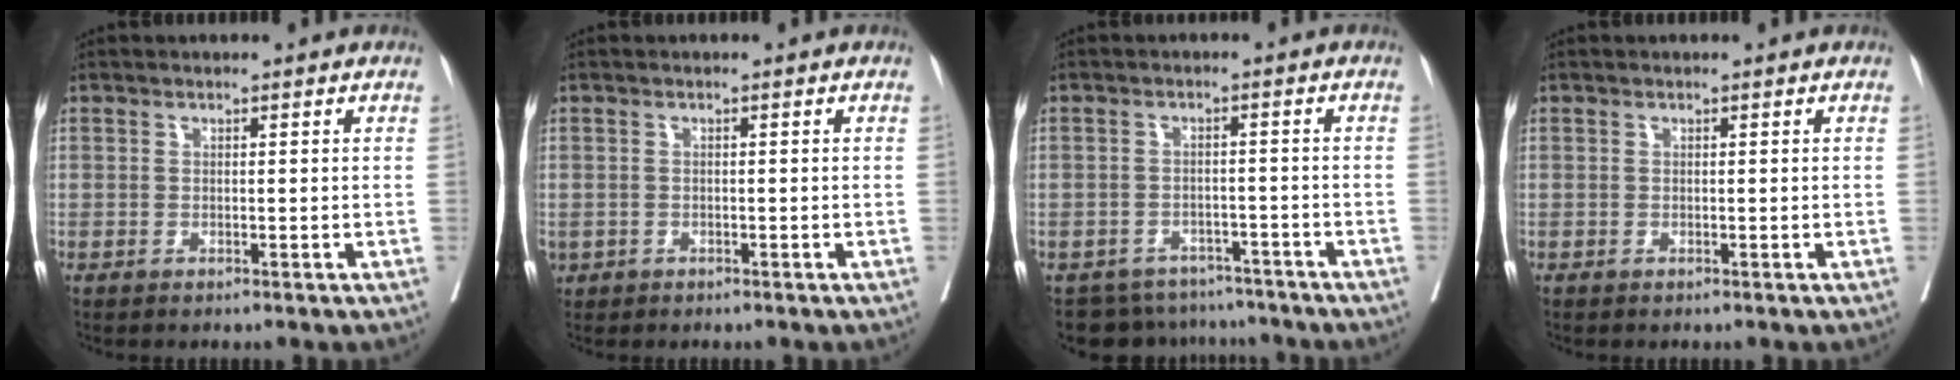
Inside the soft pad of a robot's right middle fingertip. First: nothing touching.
{"total": 2.0, "force": [-1.0, 1.6, 0.7], "torque": [-0.023, -0.003, -0.011]}
{"total": 8.4, "force": [-7.6, 3.5, -0.1], "torque": [0.003, 0.015, -0.095]}
{"total": 0.0}